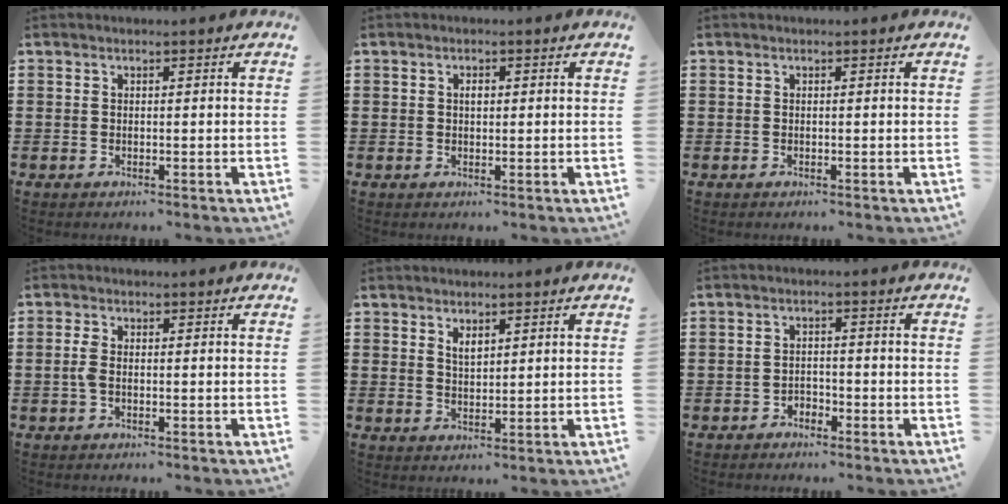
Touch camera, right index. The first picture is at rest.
{"total": 0.9, "force": [0.3, 0.4, 0.8], "torque": [-0.017, 0.003, 0.004]}
{"total": 0.0}
{"total": 2.1, "force": [-0.4, 0.8, 1.9], "torque": [-0.051, -0.006, -0.012]}
{"total": 1.9, "force": [1.5, 0.8, 0.9], "torque": [-0.020, 0.002, 0.027]}
{"total": 1.7, "force": [-1.5, 0.8, 0.1], "torque": [-0.009, 0.002, -0.034]}